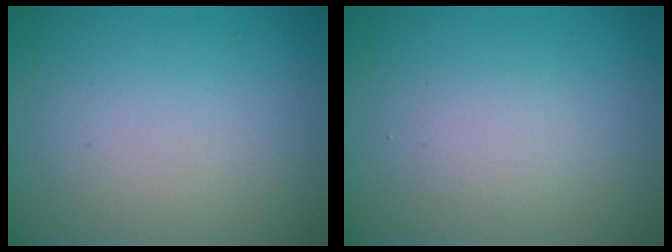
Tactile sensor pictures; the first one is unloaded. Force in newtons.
{"total": 1.2, "press": 1.2, "slide": 0.0}